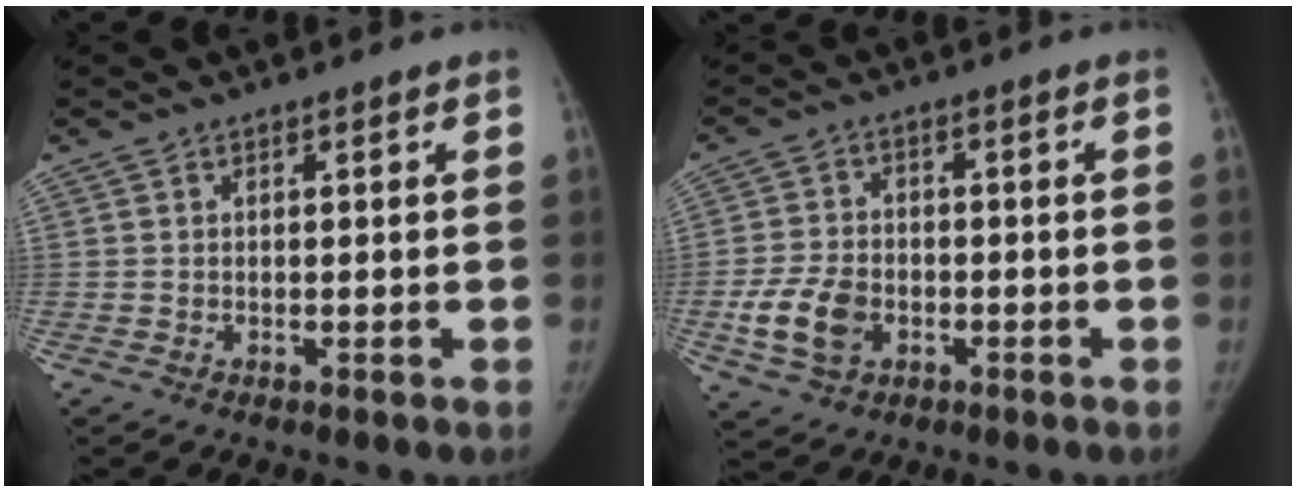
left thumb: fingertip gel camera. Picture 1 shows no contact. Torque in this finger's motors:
{"motor_torque": [-0.86, 1.04, 0.52, -0.39, 0.09]}